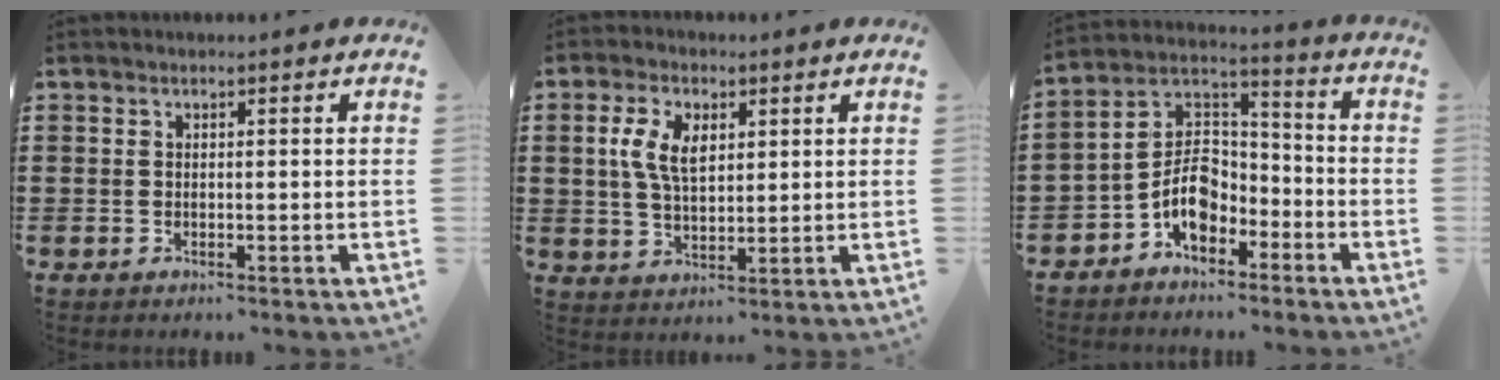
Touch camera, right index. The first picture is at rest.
{"total": 6.3, "force": [1.7, 3.6, 5.0], "torque": [-0.116, 0.011, 0.027]}
{"total": 7.9, "force": [-3.4, 5.3, 4.8], "torque": [-0.112, 0.000, -0.069]}